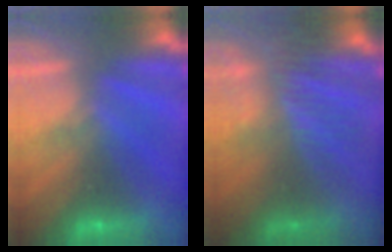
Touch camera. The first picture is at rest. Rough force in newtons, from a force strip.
{"total": 4.8}